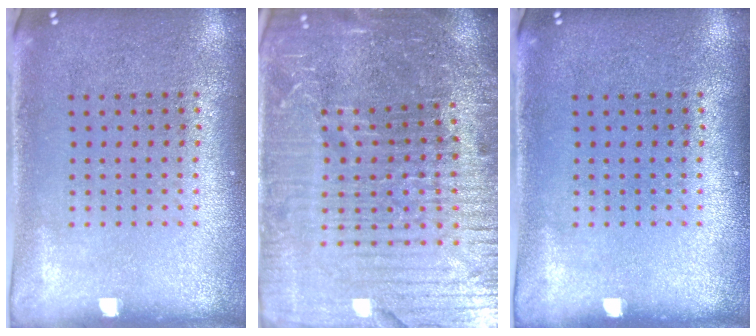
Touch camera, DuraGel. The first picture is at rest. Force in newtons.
{"total": 6.5, "press": 5.7, "slide": 3.2}
{"total": 0.0}